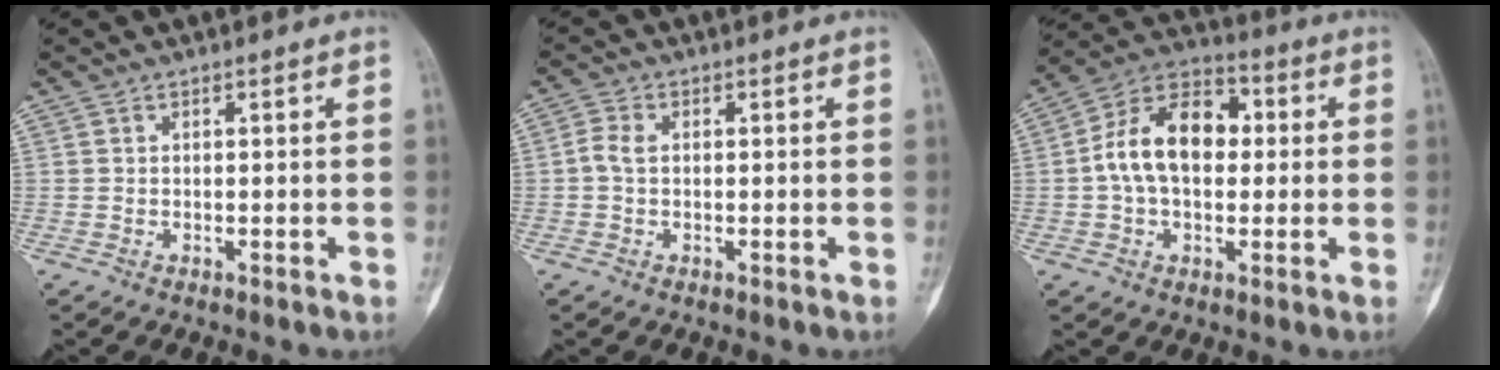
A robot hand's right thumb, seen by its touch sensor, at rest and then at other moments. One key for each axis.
{"total": 2.5, "fx": -0.1, "fy": 1.6, "fz": 1.9, "tx": -0.045, "ty": 0.005, "tz": -0.007}
{"total": 14.8, "fx": 1.0, "fy": 9.6, "fz": 11.1, "tx": -0.172, "ty": 0.033, "tz": 0.006}